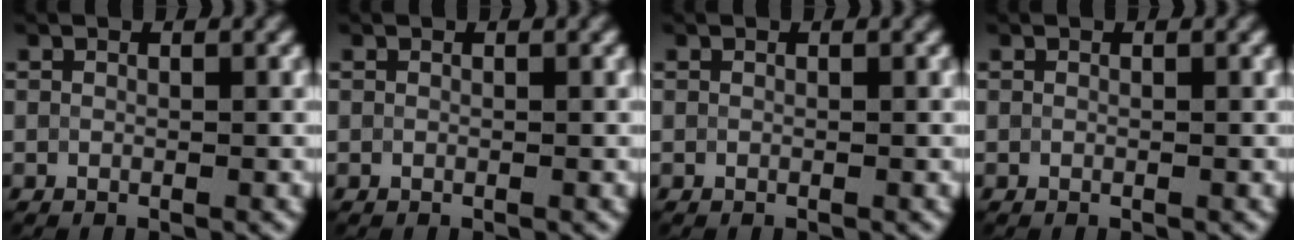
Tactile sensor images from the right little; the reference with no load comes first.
{"total": 0.0}
{"total": 0.0}
{"total": 0.0}